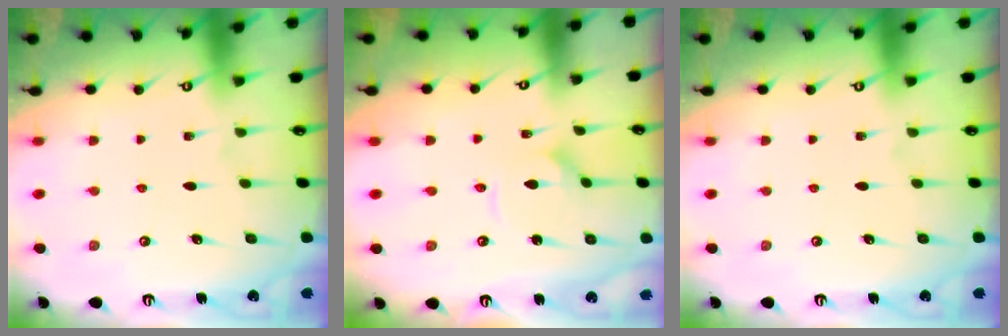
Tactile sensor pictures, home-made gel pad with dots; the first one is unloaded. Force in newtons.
{"total": 3.2, "press": 3.2, "slide": 0.3}
{"total": 0.0}